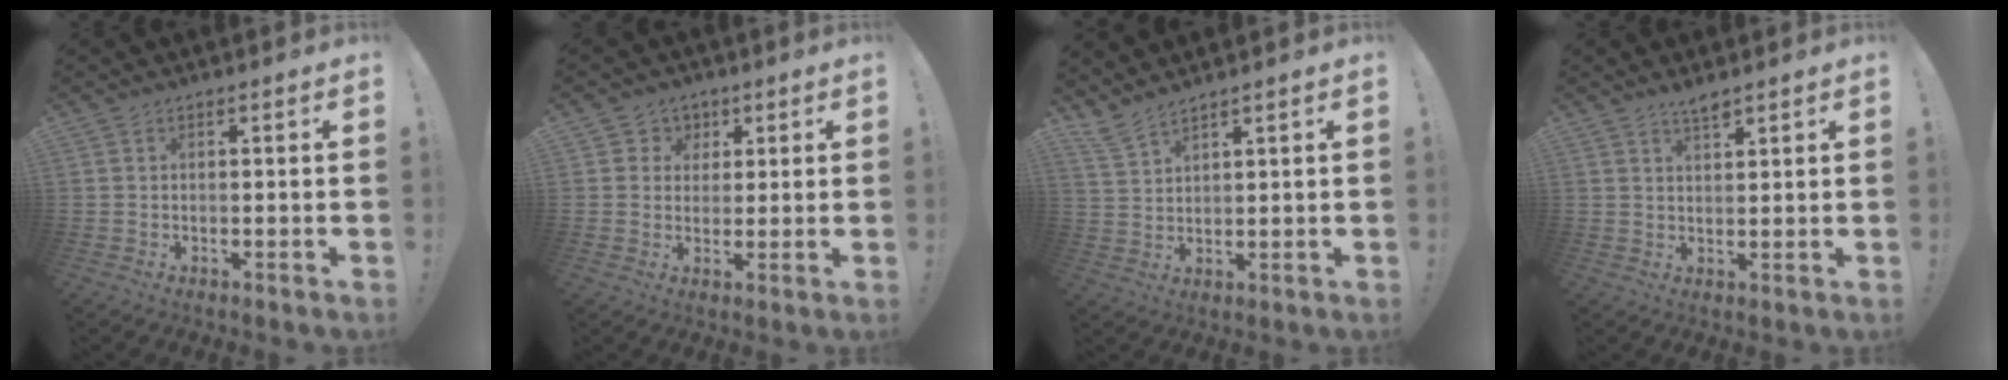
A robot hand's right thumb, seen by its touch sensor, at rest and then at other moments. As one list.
[{"total": 5.0, "force": [1.5, 4.7, 0.7], "torque": [-0.013, -0.009, 0.028]}, {"total": 5.4, "force": [4.8, 1.0, 2.3], "torque": [-0.064, -0.020, 0.093]}, {"total": 3.4, "force": [2.7, 0.6, 1.9], "torque": [-0.029, -0.016, 0.046]}]